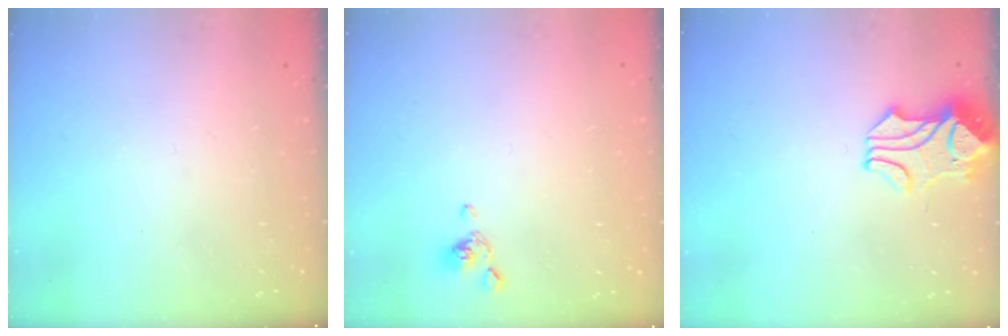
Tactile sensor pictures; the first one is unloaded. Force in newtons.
{"total": 2.4, "press": 2.3, "slide": 0.8}
{"total": 2.4, "press": 2.1, "slide": 1.1}